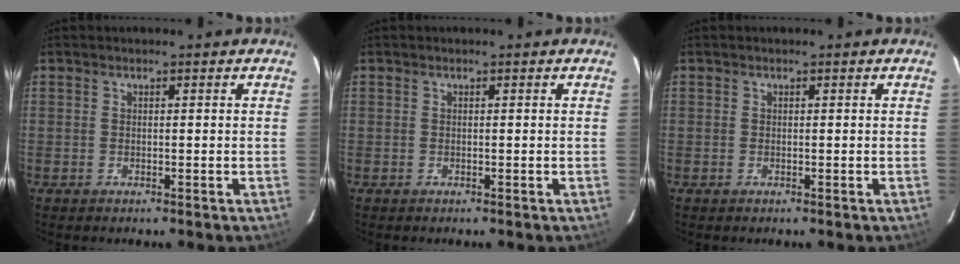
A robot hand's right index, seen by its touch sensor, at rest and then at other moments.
{"total": 0.0}
{"total": 0.0}